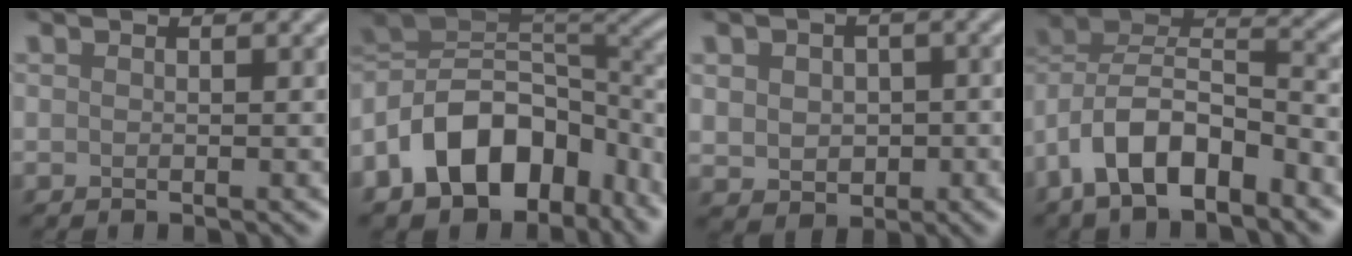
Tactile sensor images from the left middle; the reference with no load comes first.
{"total": 12.7, "force": [-5.5, 8.8, 7.4], "torque": [-0.133, 0.007, -0.106]}
{"total": 3.8, "force": [0.2, 3.2, 2.2], "torque": [-0.037, -0.001, 0.005]}
{"total": 9.5, "force": [-4.7, 4.4, 6.9], "torque": [-0.116, 0.015, -0.093]}